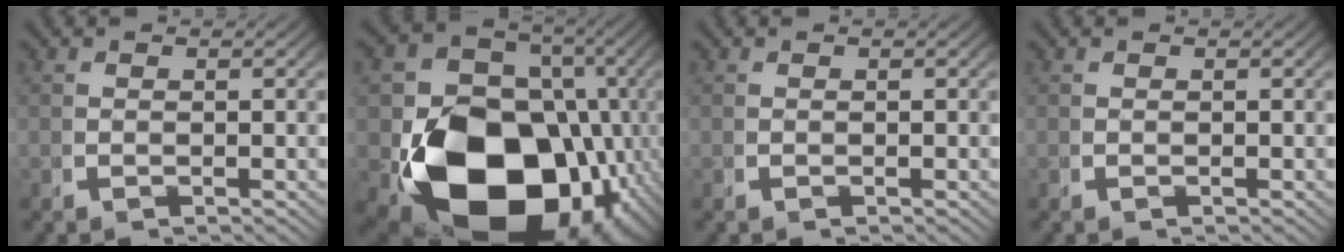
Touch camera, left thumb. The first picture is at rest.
{"total": 25.6, "force": [-5.8, 18.0, 17.3], "torque": [-0.312, -0.107, -0.052]}
{"total": 0.0}
{"total": 0.0}